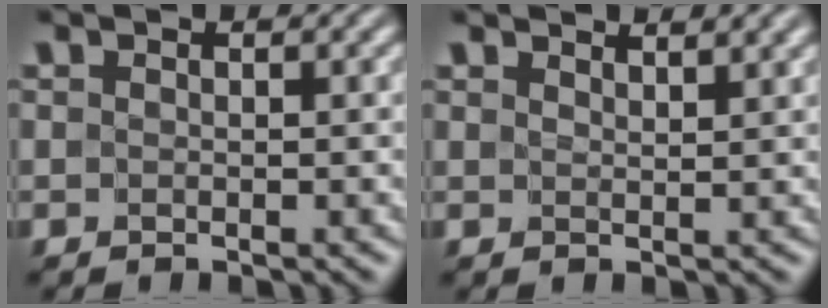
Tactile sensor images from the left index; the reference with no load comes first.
{"total": 1.9, "force": [1.9, -0.1, 0.3], "torque": [-0.010, 0.001, 0.029]}